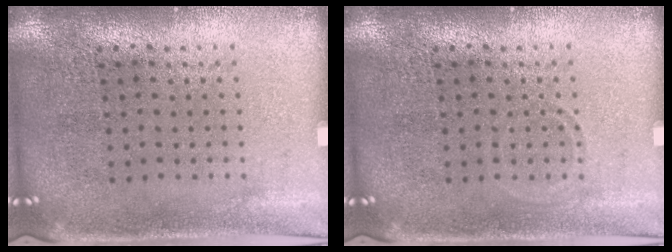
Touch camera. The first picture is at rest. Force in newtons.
{"total": 0.6, "press": 0.5, "slide": 0.2}